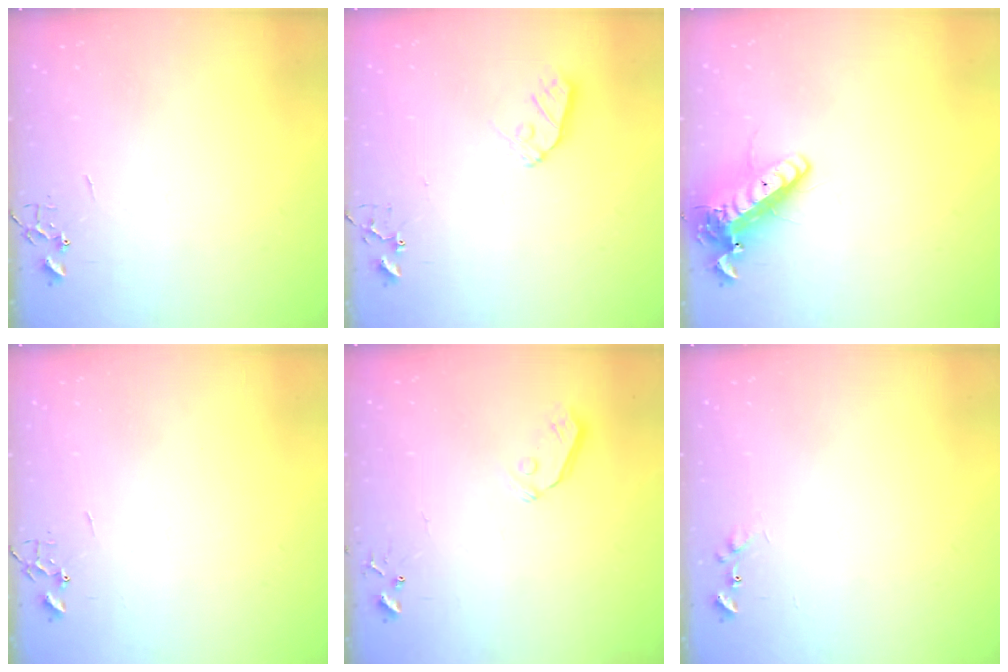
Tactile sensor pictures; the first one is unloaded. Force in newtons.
{"total": 7.6, "press": 7.6, "slide": 0.5}
{"total": 14.8, "press": 14.5, "slide": 2.9}
{"total": 0.0}
{"total": 5.8, "press": 5.8, "slide": 0.5}
{"total": 7.1, "press": 7.0, "slide": 0.5}